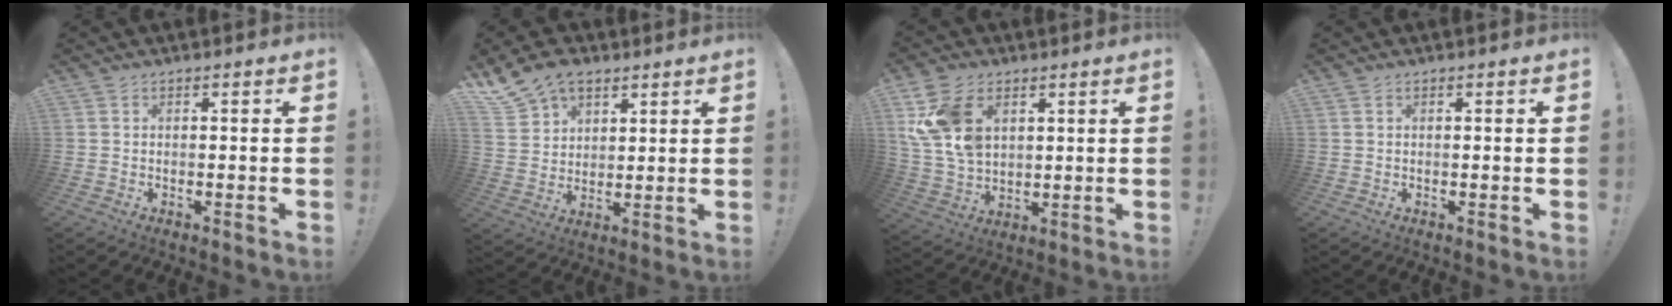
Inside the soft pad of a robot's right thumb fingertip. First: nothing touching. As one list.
[{"total": 11.1, "force": [7.8, 7.0, 3.6], "torque": [-0.075, -0.045, 0.156]}, {"total": 15.0, "force": [5.5, 10.2, 9.5], "torque": [-0.182, -0.016, 0.107]}, {"total": 0.7, "force": [0.3, -0.2, 0.6], "torque": [-0.007, -0.002, 0.003]}]